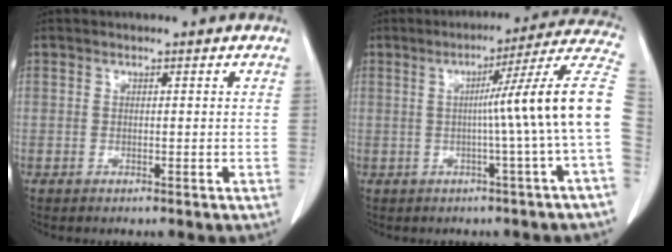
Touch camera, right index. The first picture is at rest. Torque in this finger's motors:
{"motor_torque": [1.34, -0.25, 0.69, 0.14]}